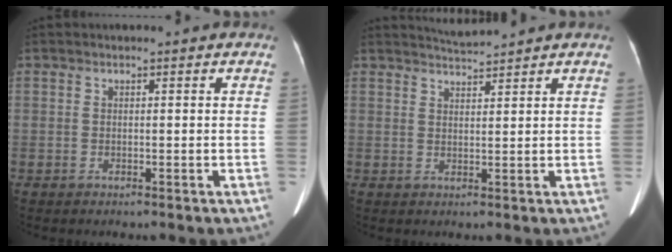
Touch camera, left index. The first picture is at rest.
{"total": 2.8, "force": [2.7, -0.6, -0.4], "torque": [0.002, 0.005, 0.054]}